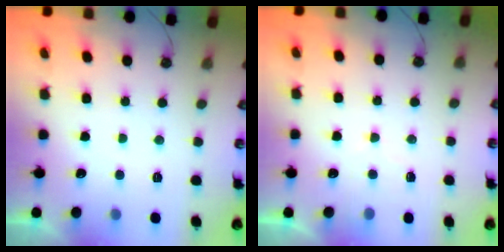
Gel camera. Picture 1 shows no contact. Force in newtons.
{"total": 5.4, "press": 5.4, "slide": 0.4}